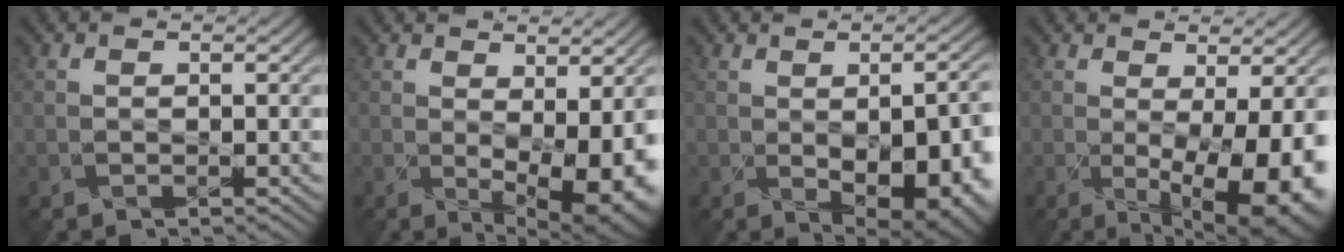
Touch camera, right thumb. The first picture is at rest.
{"total": 9.8, "force": [-1.6, 5.0, 8.2], "torque": [-0.115, -0.028, 0.010]}
{"total": 13.1, "force": [-3.8, 7.4, 10.2], "torque": [-0.096, -0.023, -0.016]}
{"total": 12.1, "force": [-3.0, 5.2, 10.5], "torque": [-0.148, -0.033, -0.018]}